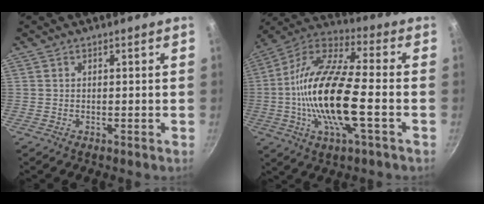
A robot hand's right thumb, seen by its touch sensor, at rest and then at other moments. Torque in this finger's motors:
{"motor_torque": [-0.24, 1.59, 2.25, -0.53, 0.48]}